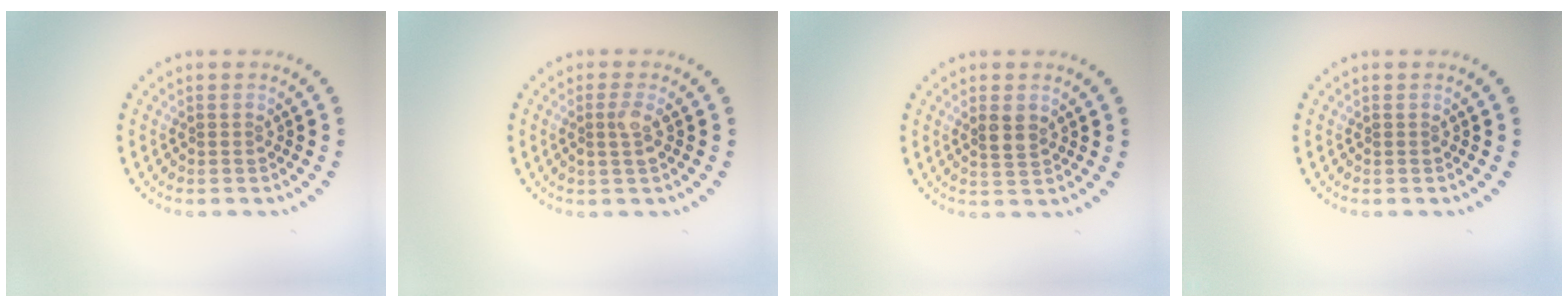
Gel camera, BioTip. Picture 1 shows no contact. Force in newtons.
{"total": 1.6, "press": 1.4, "slide": 0.9}
{"total": 1.8, "press": 1.7, "slide": 0.6}
{"total": 0.0}